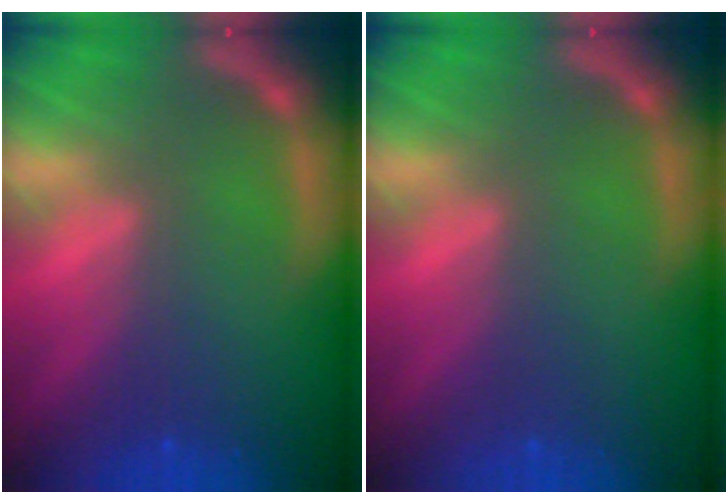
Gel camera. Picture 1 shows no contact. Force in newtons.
{"total": 0.0}